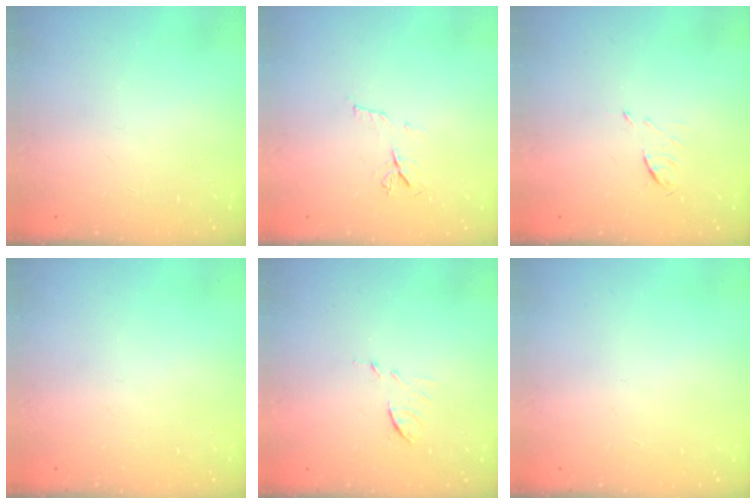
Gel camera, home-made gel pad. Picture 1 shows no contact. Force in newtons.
{"total": 6.5, "press": 6.5, "slide": 0.8}
{"total": 5.2, "press": 5.1, "slide": 0.8}
{"total": 0.0}
{"total": 6.2, "press": 6.2, "slide": 0.2}
{"total": 0.0}